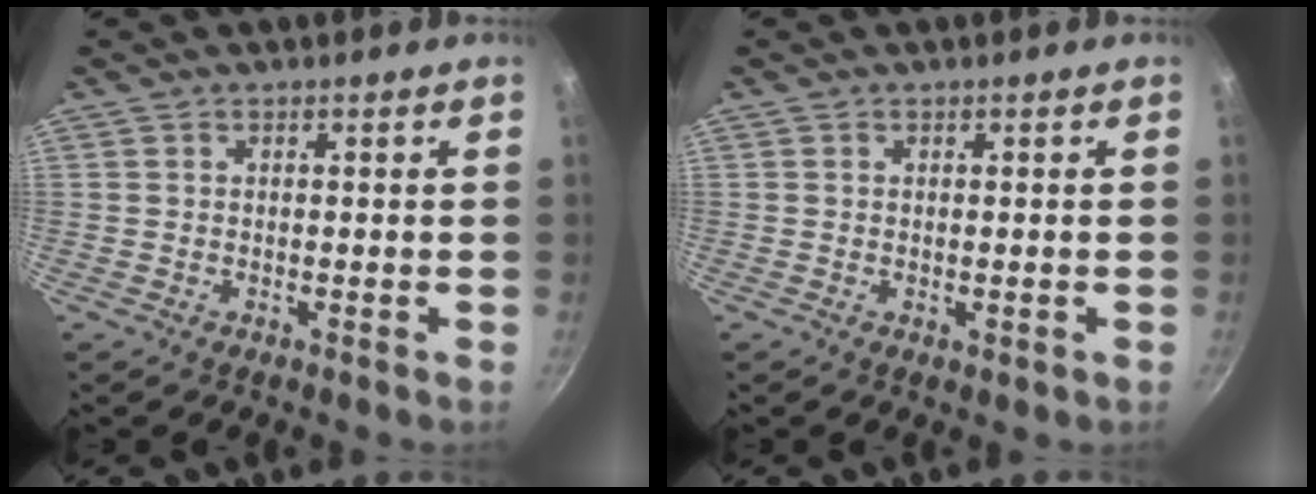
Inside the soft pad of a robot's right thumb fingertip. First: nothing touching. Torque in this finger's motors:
{"motor_torque": [-0.35, 0.03, -0.38, -0.01, -0.06]}